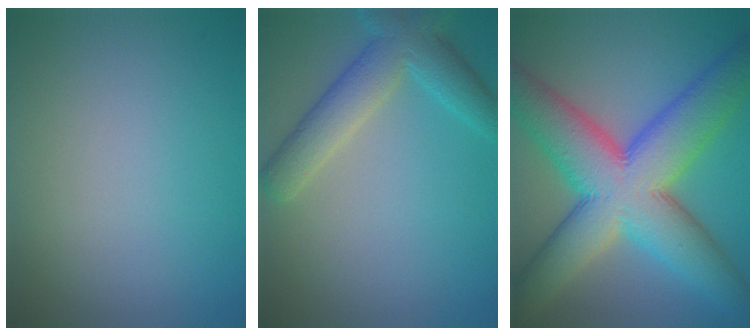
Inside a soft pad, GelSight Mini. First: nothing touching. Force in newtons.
{"total": 4.8, "press": 4.8, "slide": 0.2}
{"total": 13.6, "press": 13.6, "slide": 0.4}